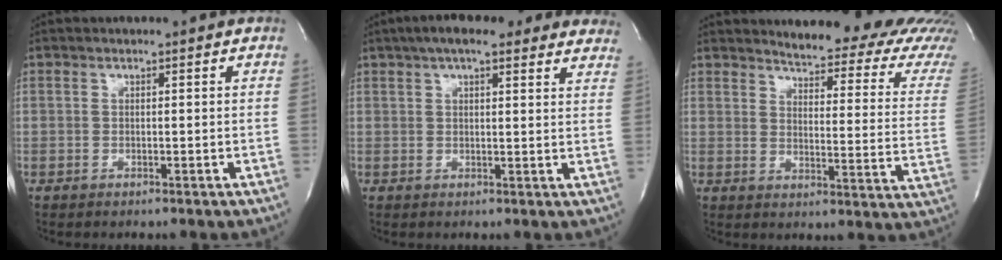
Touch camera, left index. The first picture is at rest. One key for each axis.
{"total": 16.3, "fx": 13.0, "fy": 4.4, "fz": 8.9, "tx": -0.123, "ty": 0.039, "tz": 0.158}
{"total": 19.0, "fx": 18.2, "fy": 1.4, "fz": 5.2, "tx": -0.063, "ty": -0.122, "tz": 0.191}